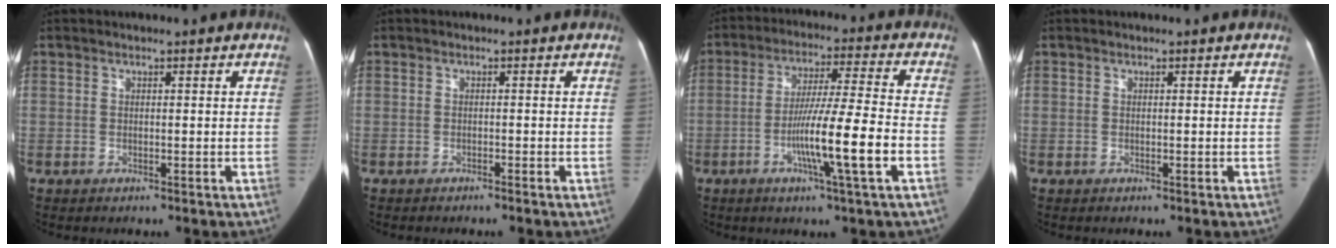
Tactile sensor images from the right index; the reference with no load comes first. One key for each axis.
{"total": 0.7, "fx": -0.6, "fy": 0.1, "fz": 0.2, "tx": -0.010, "ty": 0.000, "tz": -0.011}
{"total": 12.5, "fx": -4.1, "fy": -0.7, "fz": 11.8, "tx": -0.206, "ty": -0.004, "tz": -0.075}
{"total": 0.0}